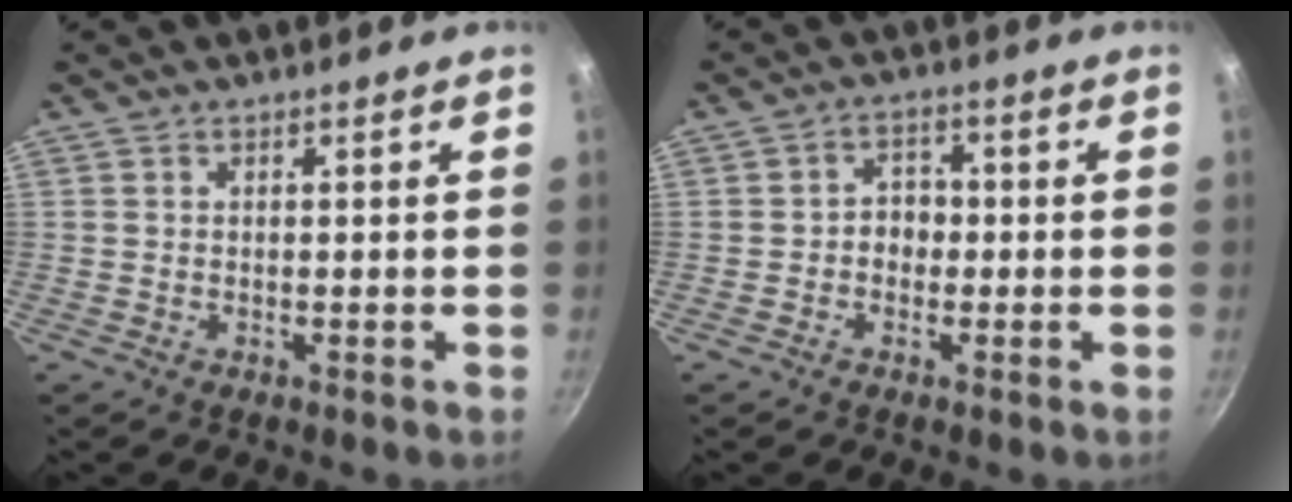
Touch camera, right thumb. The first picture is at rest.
{"total": 3.9, "force": [-0.7, 3.2, 2.0], "torque": [-0.005, 0.012, -0.014]}